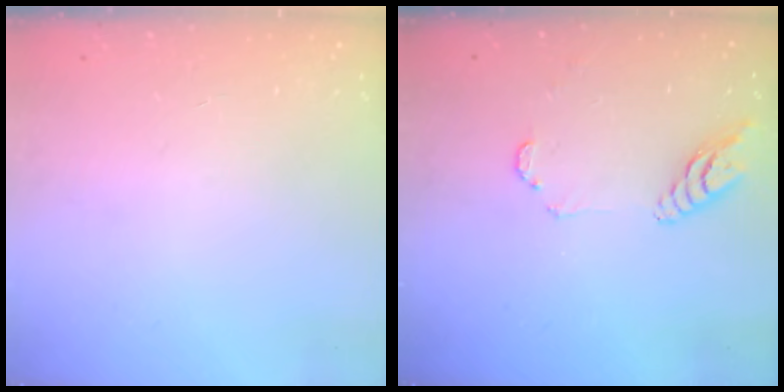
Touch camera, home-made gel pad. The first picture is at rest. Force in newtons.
{"total": 7.7, "press": 7.7, "slide": 0.6}